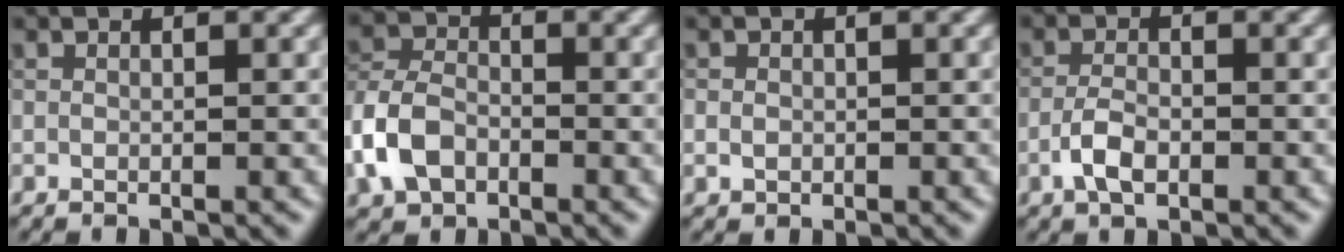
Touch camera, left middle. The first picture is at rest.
{"total": 4.8, "force": [-2.2, 3.3, 2.6], "torque": [-0.058, 0.007, -0.053]}
{"total": 1.0, "force": [-0.1, 0.9, 0.4], "torque": [-0.007, -0.001, -0.003]}
{"total": 2.4, "force": [-1.1, 1.2, 1.8], "torque": [-0.039, 0.005, -0.028]}